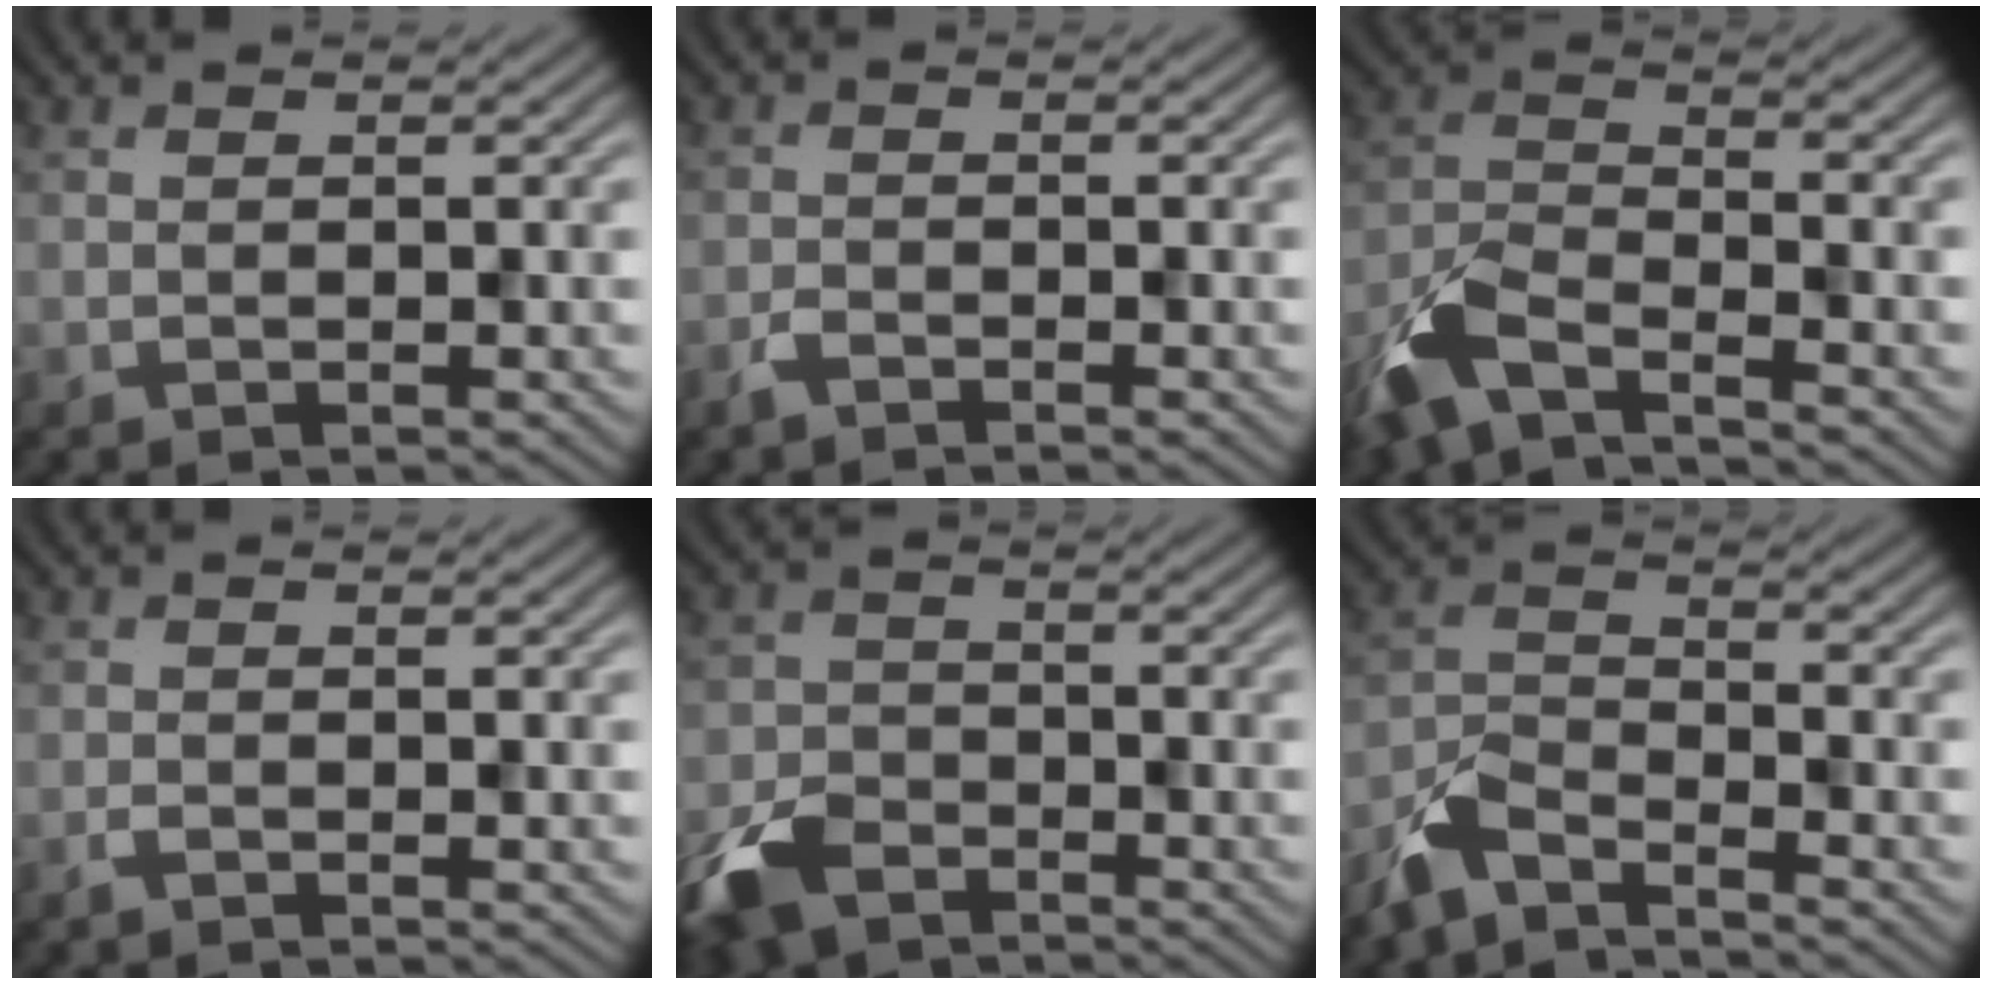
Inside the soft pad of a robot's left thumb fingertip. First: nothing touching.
{"total": 1.4, "force": [-1.2, 0.4, 0.7], "torque": [-0.018, -0.001, -0.028]}
{"total": 8.0, "force": [-5.7, 2.6, 5.0], "torque": [-0.111, -0.010, -0.133]}
{"total": 0.8, "force": [-0.6, 0.2, 0.4], "torque": [-0.010, 0.000, -0.013]}
{"total": 7.2, "force": [-4.9, 3.9, 3.5], "torque": [-0.083, -0.012, -0.106]}
{"total": 5.8, "force": [-4.8, 1.7, 2.8], "torque": [-0.066, -0.006, -0.113]}